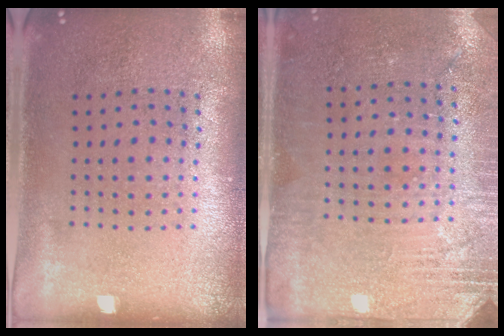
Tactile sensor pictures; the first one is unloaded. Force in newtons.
{"total": 2.8, "press": 2.7, "slide": 0.6}